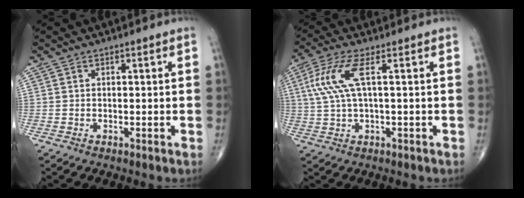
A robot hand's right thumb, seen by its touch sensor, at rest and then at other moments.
{"total": 7.8, "force": [1.9, 1.9, 7.3], "torque": [-0.197, 0.013, 0.040]}